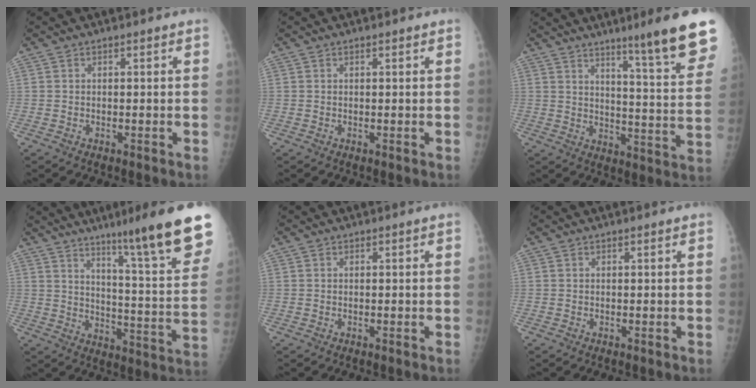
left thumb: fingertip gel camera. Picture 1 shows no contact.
{"total": 0.7, "force": [0.5, 0.1, 0.5], "torque": [-0.005, -0.001, 0.007]}
{"total": 16.9, "force": [11.7, 0.6, 12.3], "torque": [-0.137, -0.077, 0.160]}
{"total": 21.4, "force": [14.4, 1.1, 15.7], "torque": [-0.191, -0.082, 0.210]}
{"total": 0.0}
{"total": 0.0}